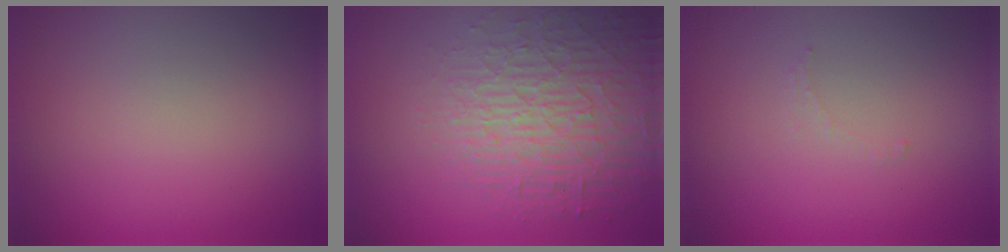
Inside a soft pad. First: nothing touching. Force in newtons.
{"total": 4.9, "press": 4.8, "slide": 1.3}
{"total": 0.7, "press": 0.7, "slide": 0.1}